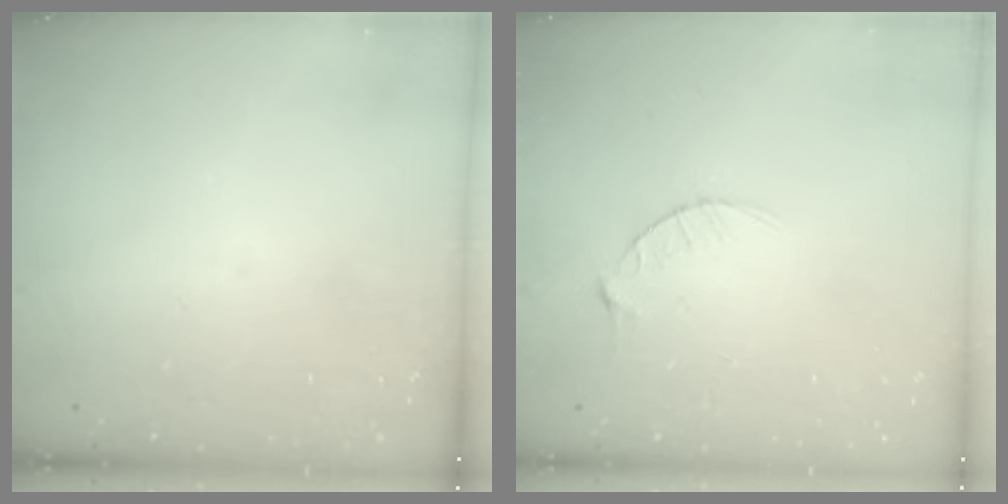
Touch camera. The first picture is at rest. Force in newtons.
{"total": 2.9, "press": 2.9, "slide": 0.4}